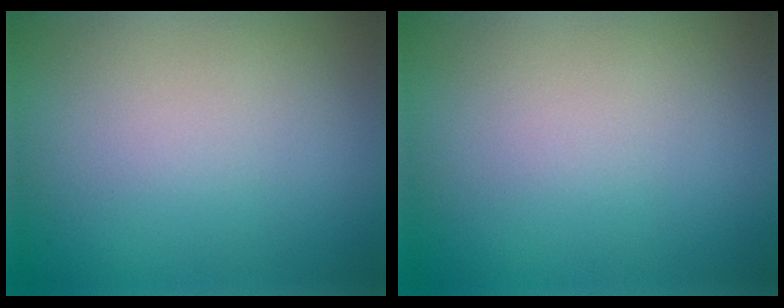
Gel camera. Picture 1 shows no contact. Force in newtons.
{"total": 0.0}